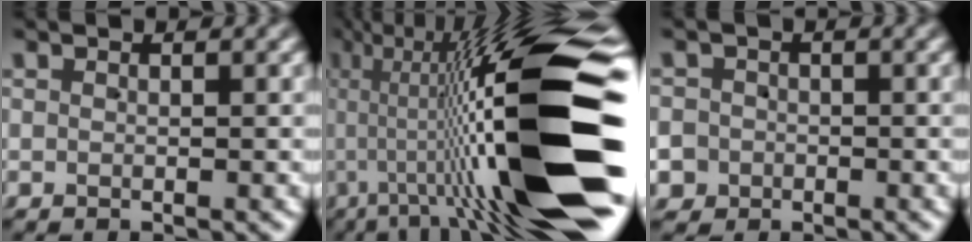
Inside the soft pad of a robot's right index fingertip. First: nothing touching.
{"total": 19.8, "force": [1.3, 5.1, 19.1], "torque": [-0.269, 0.033, 0.014]}
{"total": 5.6, "force": [-1.9, 5.1, 1.0], "torque": [-0.032, -0.016, -0.034]}